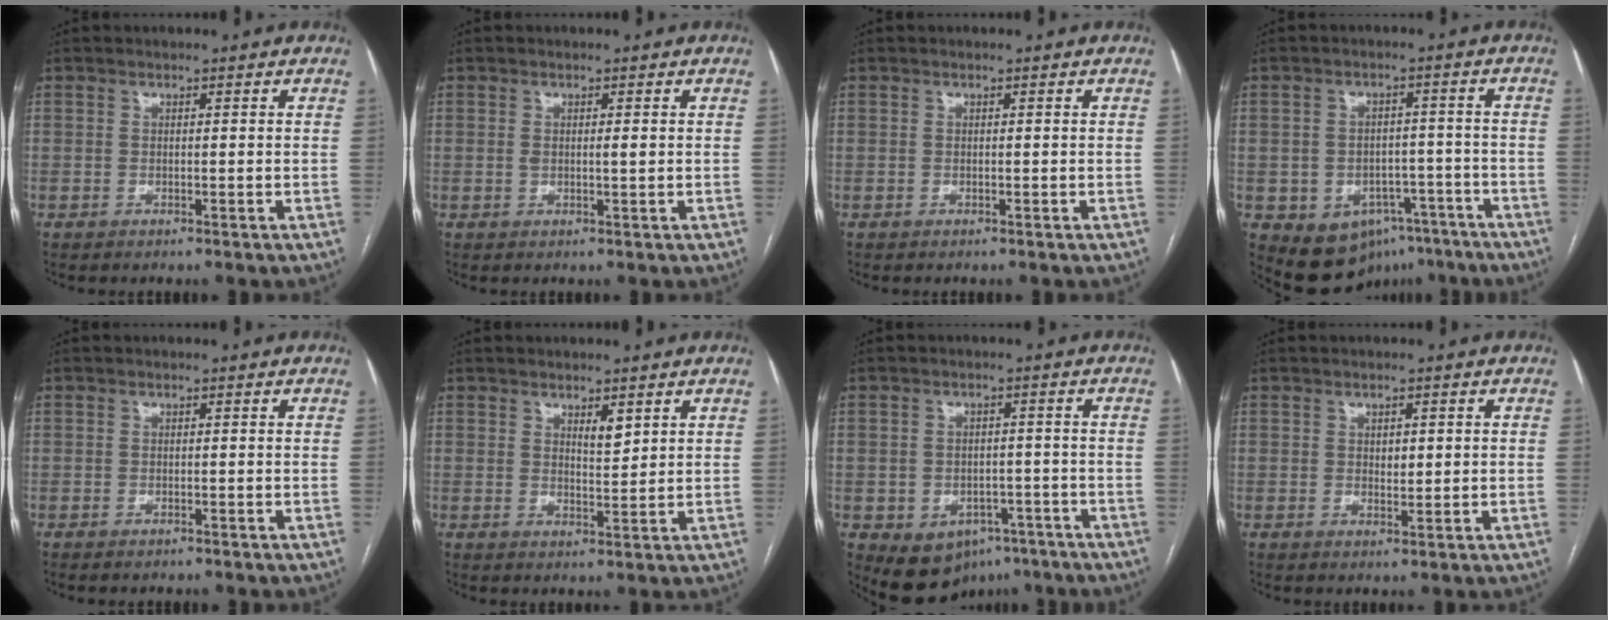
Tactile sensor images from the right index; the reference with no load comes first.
{"total": 1.4, "force": [0.1, 0.3, 1.4], "torque": [-0.026, 0.000, 0.002]}
{"total": 0.0}
{"total": 11.0, "force": [-6.0, 8.3, 4.0], "torque": [-0.045, 0.033, -0.073]}
{"total": 1.0, "force": [-0.8, 0.4, 0.3], "torque": [-0.008, -0.001, -0.010]}
{"total": 2.5, "force": [1.5, 0.8, 1.9], "torque": [-0.034, -0.004, 0.030]}
{"total": 9.0, "force": [-5.0, 6.6, 3.5], "torque": [-0.045, 0.019, -0.058]}
{"total": 2.2, "force": [0.3, 1.1, 1.9], "torque": [-0.026, -0.002, 0.007]}